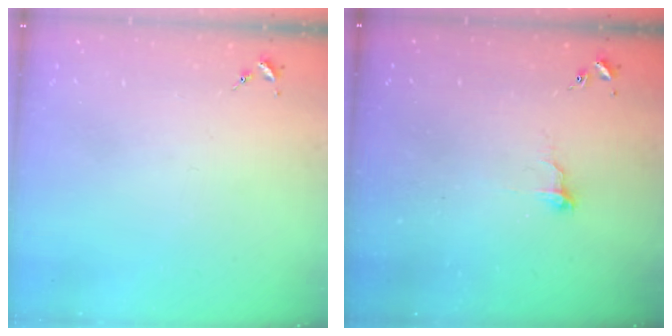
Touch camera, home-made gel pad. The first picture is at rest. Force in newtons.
{"total": 7.5, "press": 7.5, "slide": 0.7}